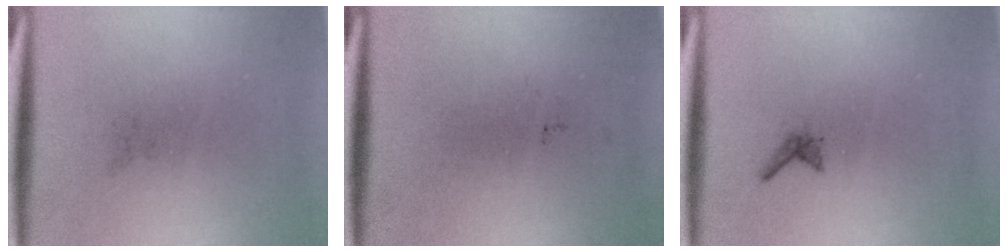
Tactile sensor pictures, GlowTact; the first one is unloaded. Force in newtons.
{"total": 0.0}
{"total": 0.6}